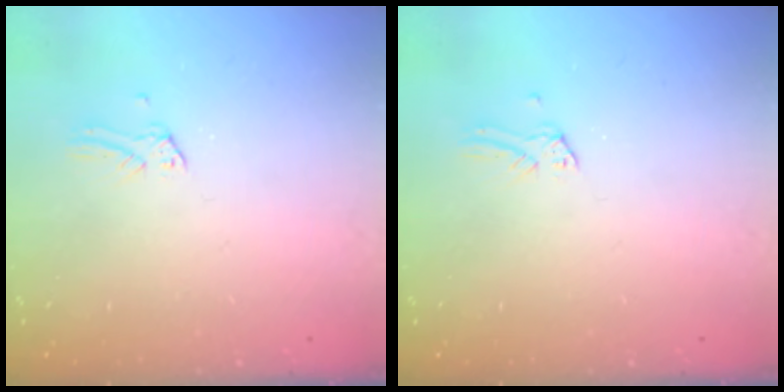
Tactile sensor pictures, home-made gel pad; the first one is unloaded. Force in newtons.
{"total": 0.0}